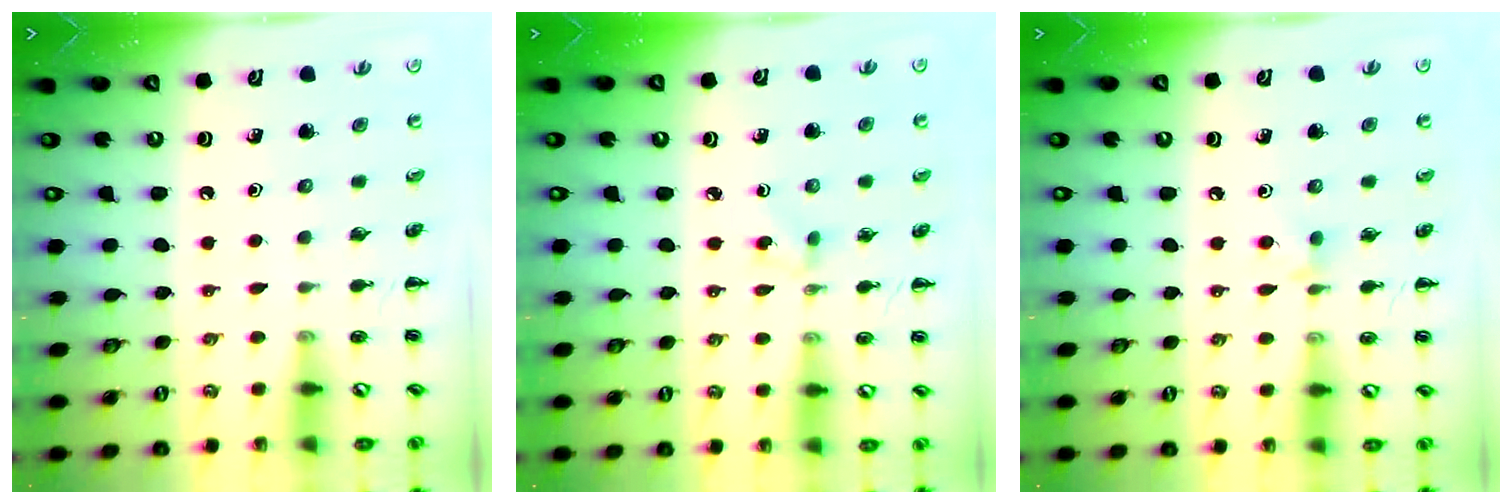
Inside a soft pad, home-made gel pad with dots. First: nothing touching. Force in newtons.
{"total": 2.9, "press": 2.6, "slide": 1.2}
{"total": 3.5, "press": 3.2, "slide": 1.4}